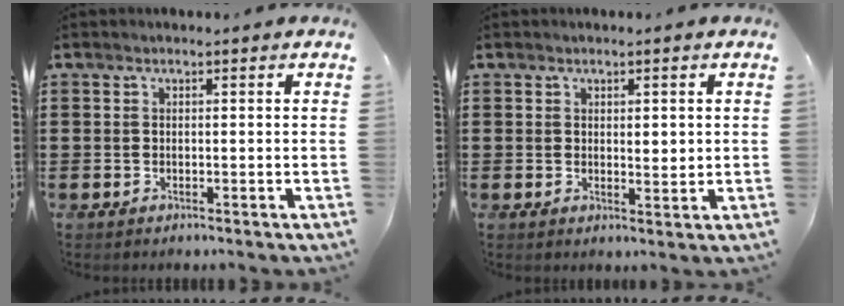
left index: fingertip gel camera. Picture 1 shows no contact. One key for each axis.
{"total": 1.8, "fx": 0.9, "fy": 0.7, "fz": 1.5, "tx": -0.021, "ty": 0.000, "tz": 0.013}